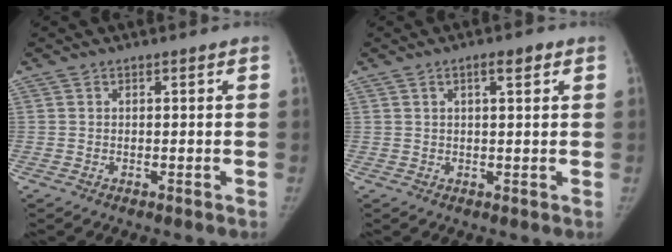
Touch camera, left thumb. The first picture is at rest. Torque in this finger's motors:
{"motor_torque": [-0.42, -0.17, 0.36, 0.35, 0.09]}